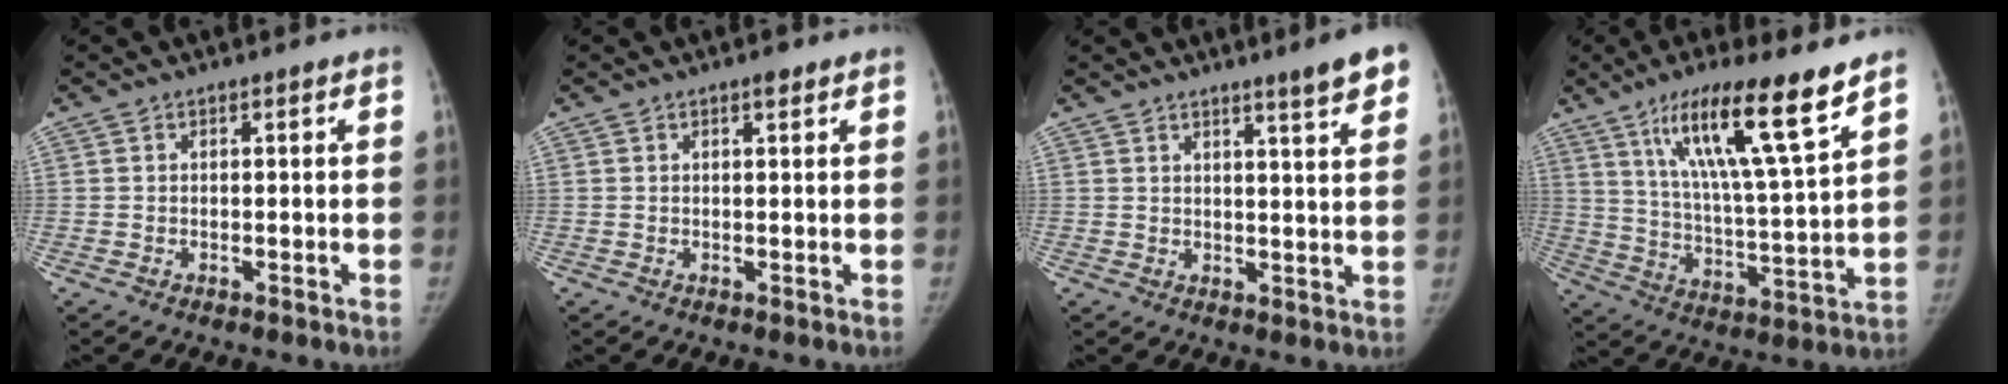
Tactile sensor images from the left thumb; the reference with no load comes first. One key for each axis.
{"total": 1.4, "fx": 0.9, "fy": 0.4, "fz": 1.0, "tx": -0.013, "ty": -0.003, "tz": 0.013}
{"total": 6.7, "fx": 4.4, "fy": 0.4, "fz": 5.1, "tx": -0.061, "ty": -0.024, "tz": 0.057}
{"total": 18.4, "fx": 11.3, "fy": 1.9, "fz": 14.5, "tx": -0.234, "ty": -0.052, "tz": 0.195}